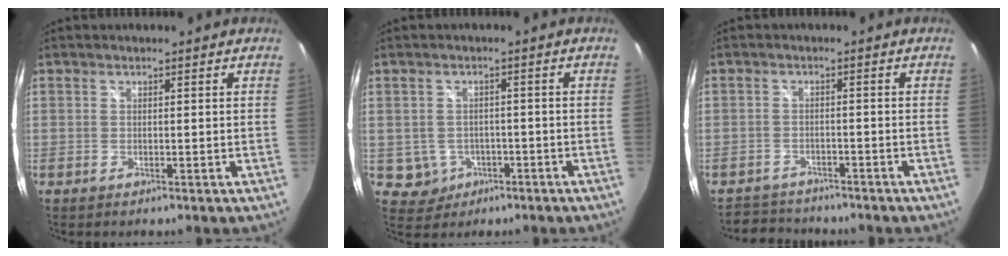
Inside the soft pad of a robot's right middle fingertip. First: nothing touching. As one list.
[{"total": 3.9, "force": [-1.3, 3.6, 0.8], "torque": [-0.027, 0.007, -0.010]}, {"total": 4.3, "force": [-4.0, 1.7, -0.2], "torque": [-0.011, 0.015, -0.069]}]